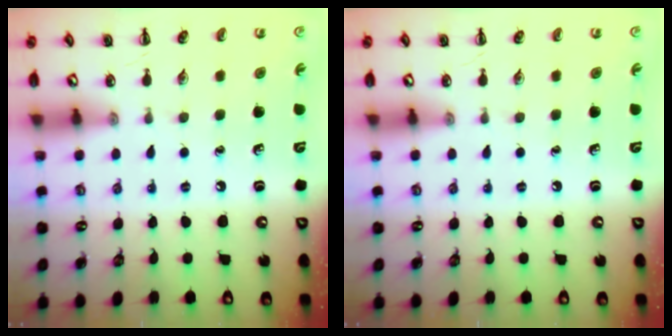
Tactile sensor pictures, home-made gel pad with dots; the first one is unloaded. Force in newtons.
{"total": 0.0}